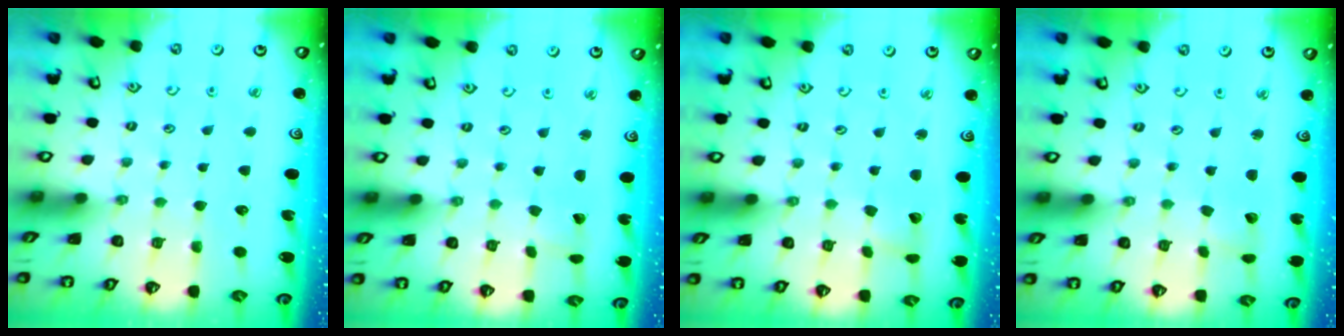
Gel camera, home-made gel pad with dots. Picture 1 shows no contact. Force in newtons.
{"total": 1.5, "press": 1.5, "slide": 0.0}
{"total": 2.1, "press": 2.1, "slide": 0.3}
{"total": 2.3, "press": 2.3, "slide": 0.3}